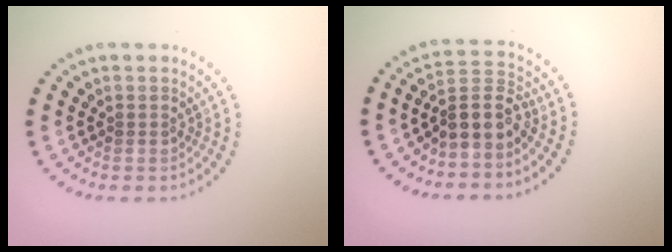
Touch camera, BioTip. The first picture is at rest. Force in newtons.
{"total": 3.4, "press": 2.7, "slide": 2.2}